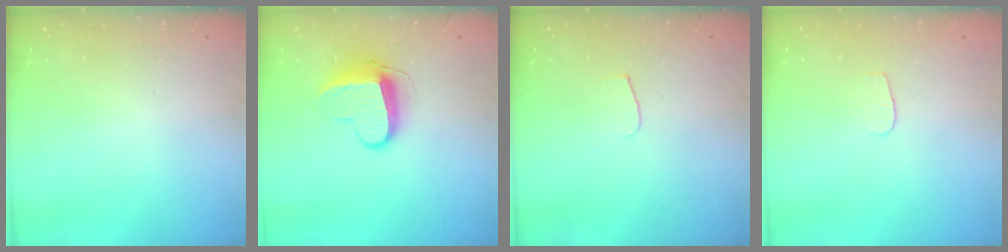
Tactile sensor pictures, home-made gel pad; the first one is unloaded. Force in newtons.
{"total": 10.1, "press": 10.1, "slide": 0.5}
{"total": 3.8, "press": 3.8, "slide": 0.4}
{"total": 3.7, "press": 3.6, "slide": 0.4}